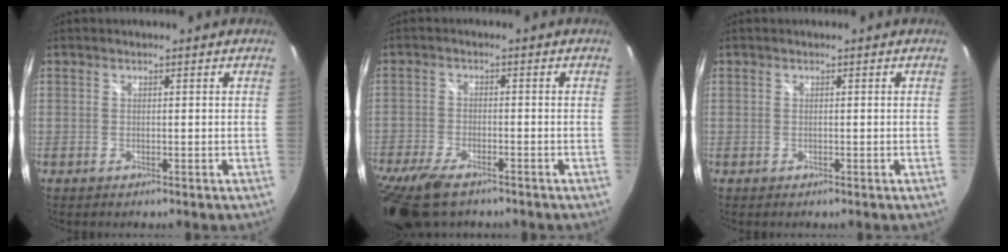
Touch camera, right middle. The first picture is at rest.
{"total": 13.7, "force": [-9.9, 5.4, 7.8], "torque": [-0.198, -0.050, -0.178]}
{"total": 0.0}